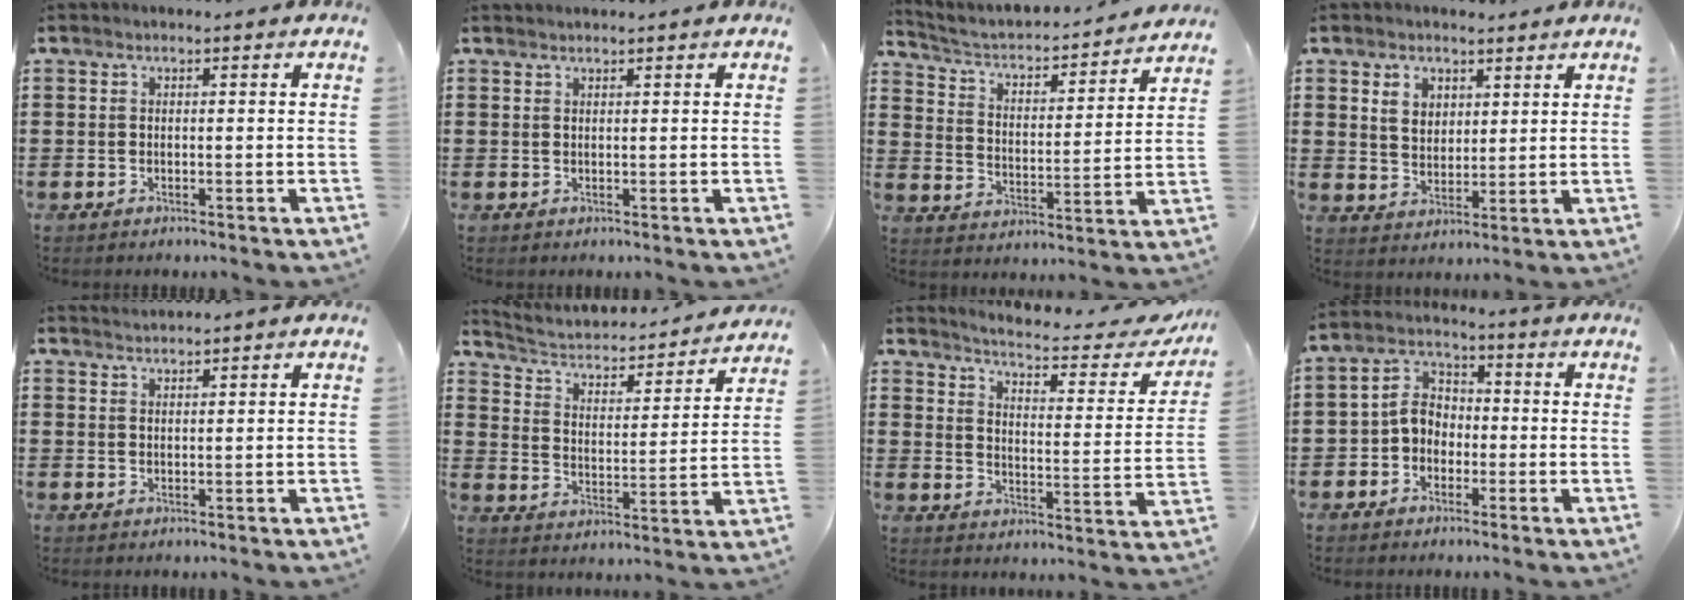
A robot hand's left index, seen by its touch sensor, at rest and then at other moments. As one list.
[{"total": 0.7, "force": [0.7, 0.0, 0.1], "torque": [-0.004, -0.002, 0.015]}, {"total": 3.1, "force": [2.8, 0.7, 1.2], "torque": [-0.042, -0.030, 0.036]}, {"total": 4.5, "force": [2.9, 3.2, 1.3], "torque": [-0.032, 0.010, 0.053]}, {"total": 1.3, "force": [1.3, -0.1, 0.1], "torque": [-0.003, 0.001, 0.027]}, {"total": 2.9, "force": [2.5, 1.1, 1.1], "torque": [-0.040, -0.027, 0.031]}, {"total": 3.9, "force": [3.5, 0.0, 1.8], "torque": [-0.054, -0.027, 0.050]}, {"total": 5.2, "force": [-1.1, 4.1, 2.9], "torque": [-0.068, 0.014, -0.026]}]